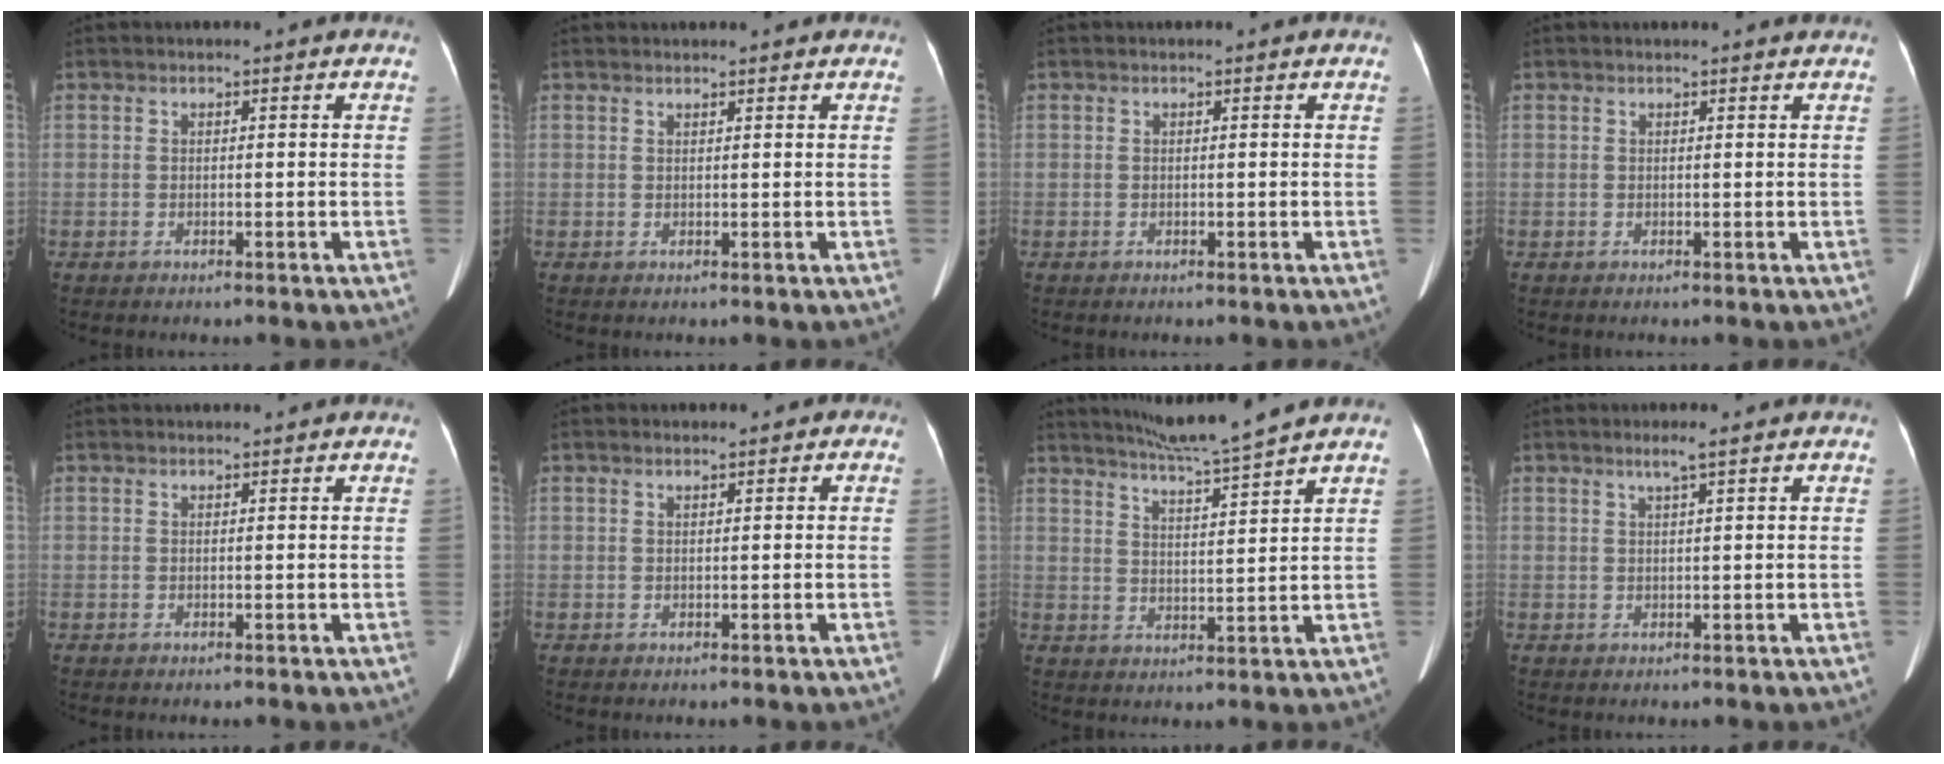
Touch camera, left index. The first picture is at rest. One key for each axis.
{"total": 2.0, "fx": 1.9, "fy": 0.2, "fz": 0.7, "tx": -0.010, "ty": 0.018, "tz": 0.026}
{"total": 0.0}
{"total": 1.6, "fx": 1.5, "fy": -0.2, "fz": 0.3, "tx": -0.009, "ty": 0.005, "tz": 0.017}
{"total": 2.5, "fx": 2.4, "fy": 0.2, "fz": 0.7, "tx": -0.007, "ty": 0.027, "tz": 0.032}
{"total": 0.8, "fx": 0.5, "fy": 0.4, "fz": 0.5, "tx": -0.007, "ty": 0.005, "tz": 0.006}
{"total": 8.5, "fx": 7.6, "fy": -2.0, "fz": 3.2, "tx": -0.062, "ty": -0.008, "tz": 0.131}
{"total": 1.9, "fx": 1.2, "fy": -0.3, "fz": 1.4, "tx": -0.030, "ty": 0.001, "tz": 0.025}